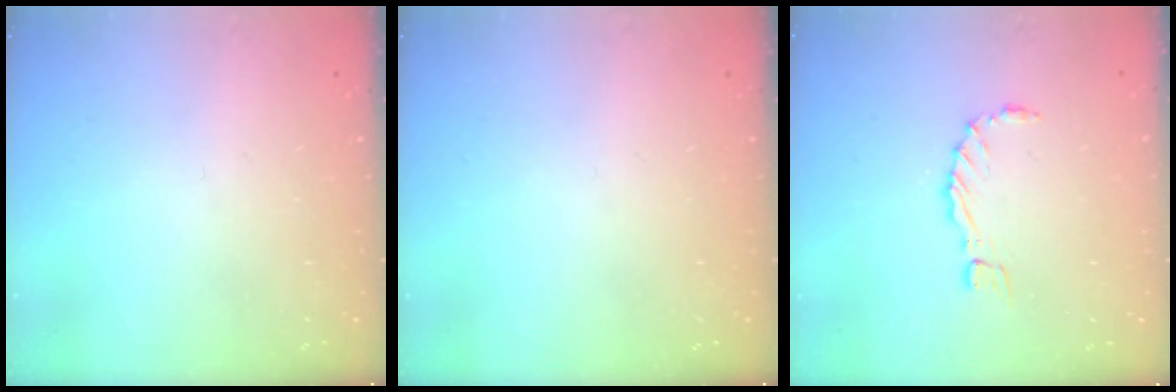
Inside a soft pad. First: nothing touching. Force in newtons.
{"total": 0.0}
{"total": 2.7, "press": 2.7, "slide": 0.1}